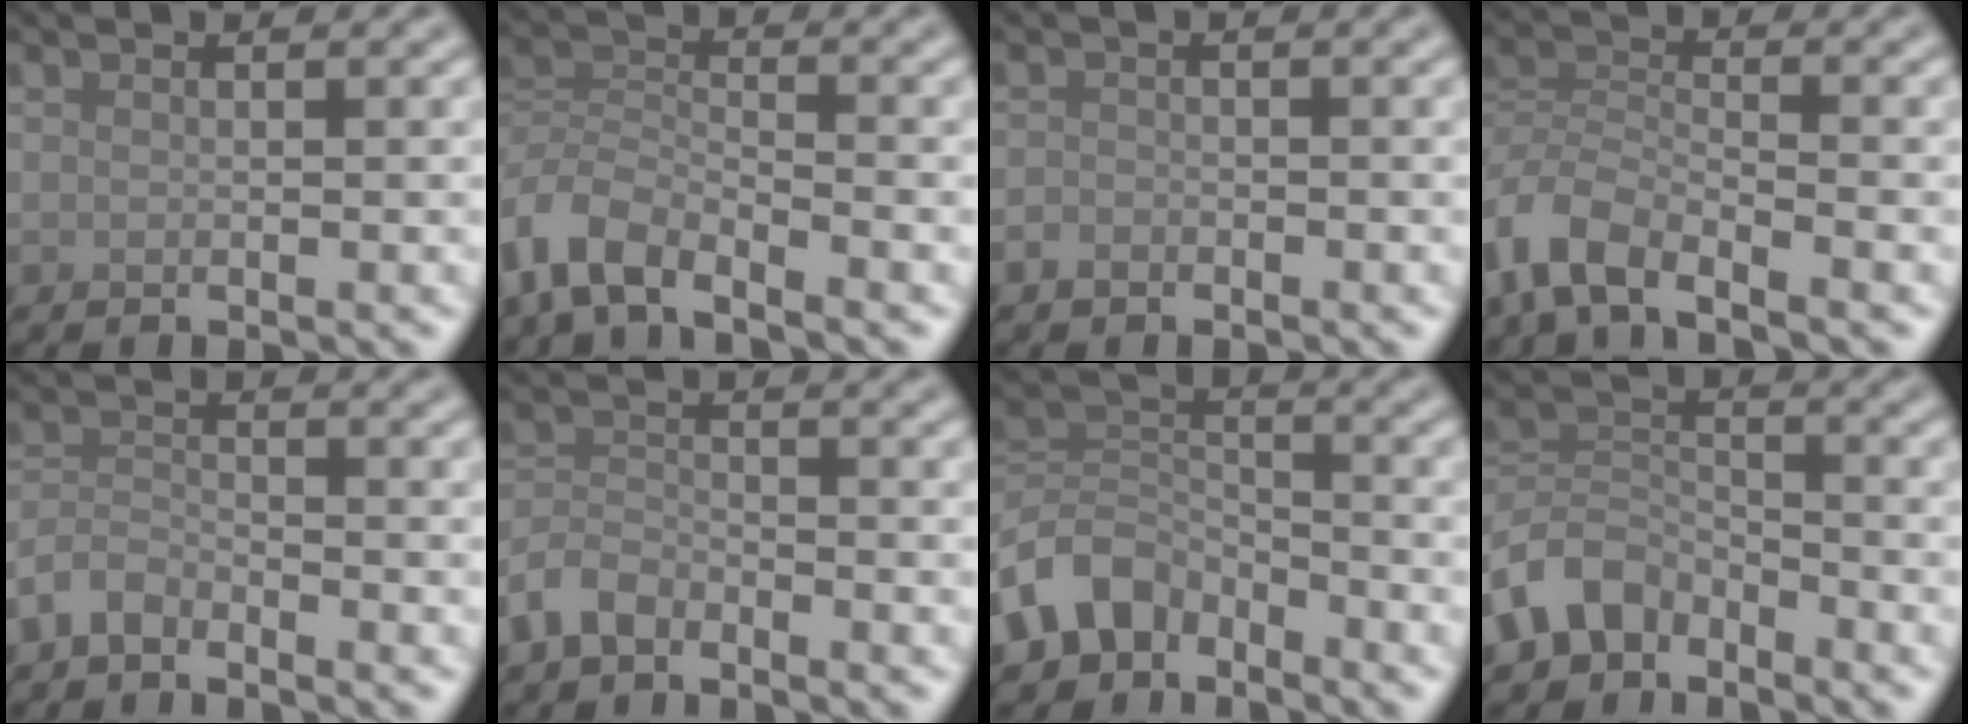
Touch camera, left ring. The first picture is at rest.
{"total": 4.8, "force": [-3.8, 1.9, 2.3], "torque": [-0.044, -0.003, -0.086]}
{"total": 1.1, "force": [-0.8, 0.7, 0.2], "torque": [-0.001, 0.000, -0.018]}
{"total": 5.4, "force": [-3.9, 2.2, 2.9], "torque": [-0.056, -0.002, -0.086]}
{"total": 2.2, "force": [-2.0, 0.8, 0.6], "torque": [-0.013, 0.004, -0.050]}
{"total": 2.7, "force": [-2.2, 1.3, 0.9], "torque": [-0.017, 0.005, -0.055]}
{"total": 5.5, "force": [-3.8, 3.5, 1.8], "torque": [-0.027, 0.003, -0.087]}
{"total": 4.9, "force": [-3.5, 3.0, 1.6], "torque": [-0.028, 0.003, -0.081]}